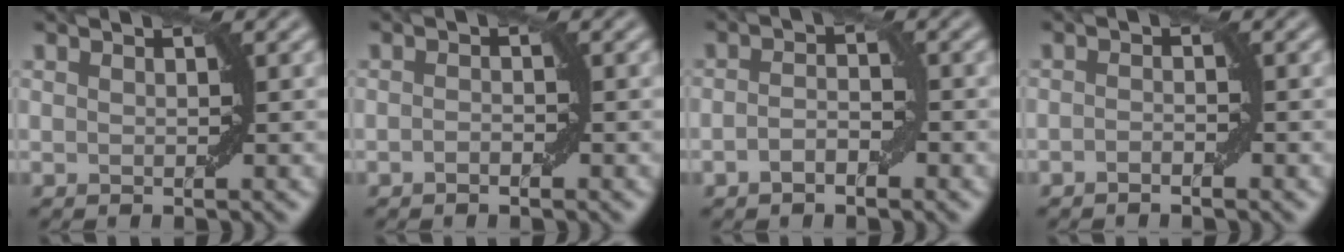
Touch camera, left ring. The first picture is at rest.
{"total": 0.8, "force": [-0.5, 0.3, 0.6], "torque": [-0.011, 0.003, -0.008]}
{"total": 2.1, "force": [-1.0, 1.0, 1.6], "torque": [-0.030, 0.003, -0.021]}
{"total": 0.9, "force": [-0.7, 0.2, 0.6], "torque": [-0.010, 0.004, -0.011]}